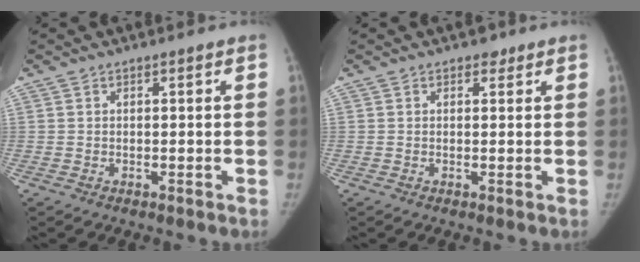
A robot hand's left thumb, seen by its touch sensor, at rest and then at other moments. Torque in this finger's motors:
{"motor_torque": [-0.02, 0.01, 0.35, -0.21, 0.03]}